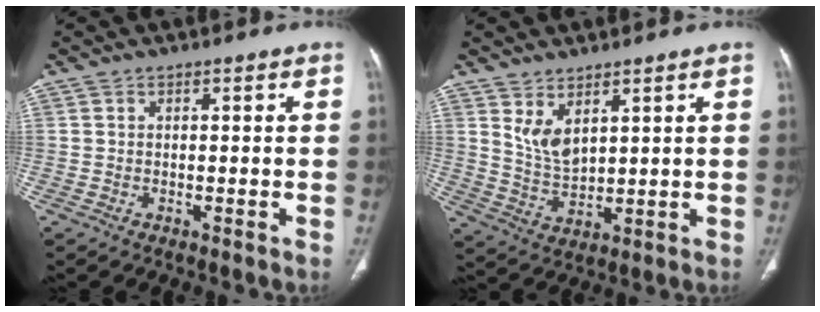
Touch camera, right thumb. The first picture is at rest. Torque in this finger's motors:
{"motor_torque": [0.24, 2.78, -0.12, 0.11, 0.14]}